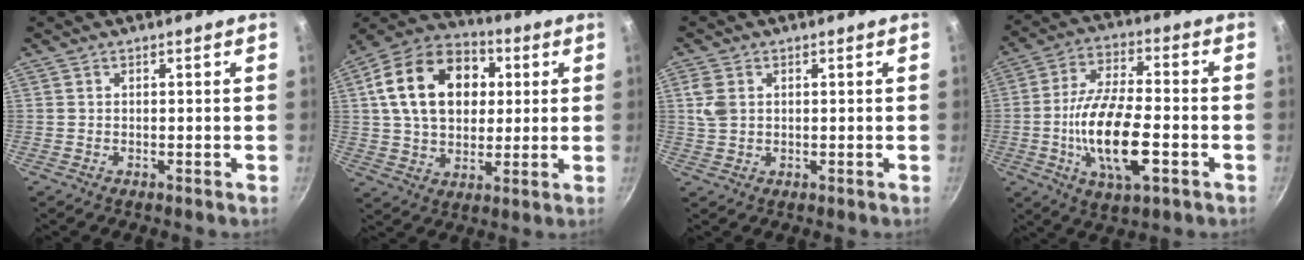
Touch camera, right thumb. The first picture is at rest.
{"total": 20.2, "force": [4.4, 14.5, 13.4], "torque": [-0.198, 0.018, 0.065]}
{"total": 4.1, "force": [1.0, 3.0, 2.6], "torque": [-0.052, 0.002, 0.020]}
{"total": 16.5, "force": [-4.3, 6.5, 14.5], "torque": [-0.265, 0.017, -0.081]}